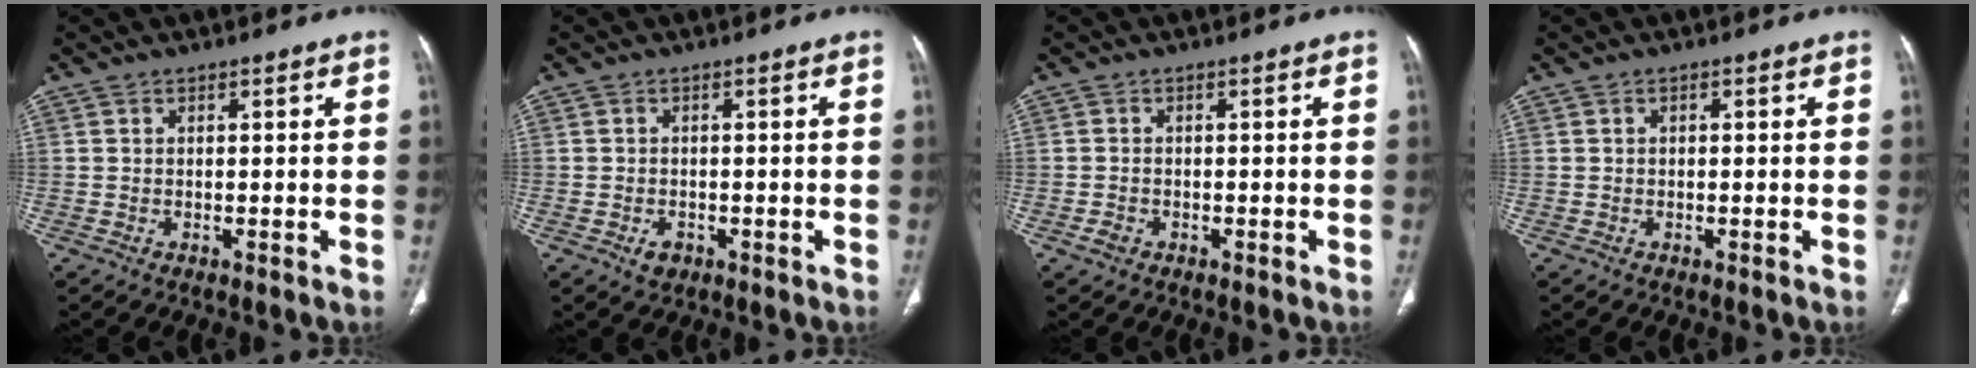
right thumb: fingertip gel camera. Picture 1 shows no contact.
{"total": 2.2, "force": [-0.9, 1.7, 1.2], "torque": [-0.012, 0.003, -0.009]}
{"total": 1.6, "force": [-0.8, 1.2, 0.7], "torque": [-0.015, 0.007, -0.012]}
{"total": 0.6, "force": [0.1, 0.3, 0.5], "torque": [-0.010, 0.003, 0.002]}